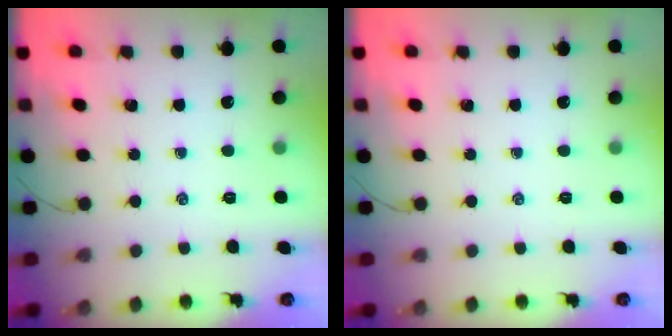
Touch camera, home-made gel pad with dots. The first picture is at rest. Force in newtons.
{"total": 0.0}